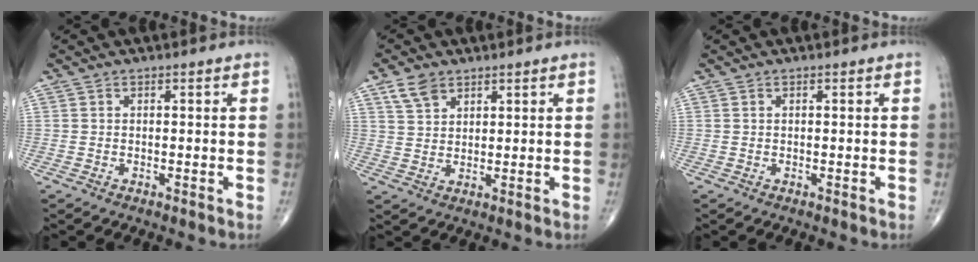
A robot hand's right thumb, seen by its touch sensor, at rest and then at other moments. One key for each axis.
{"total": 4.6, "fx": 2.9, "fy": 2.8, "fz": 2.1, "tx": -0.031, "ty": -0.009, "tz": 0.061}
{"total": 0.0}